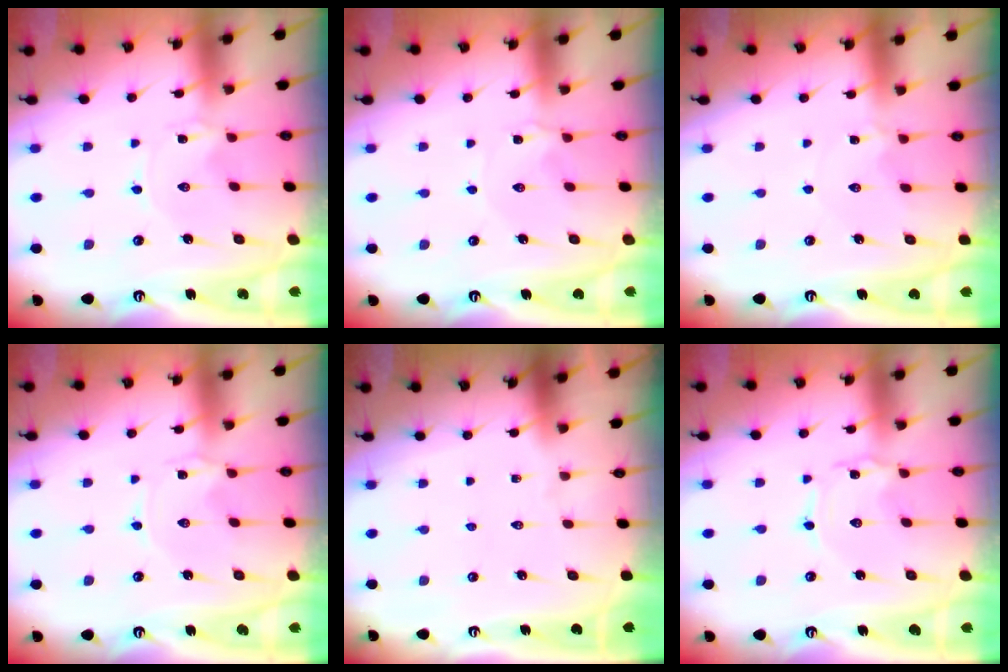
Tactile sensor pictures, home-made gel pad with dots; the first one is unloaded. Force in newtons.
{"total": 1.2, "press": 1.1, "slide": 0.3}
{"total": 1.5, "press": 1.5, "slide": 0.3}
{"total": 0.0}
{"total": 0.0}
{"total": 1.3, "press": 1.3, "slide": 0.1}